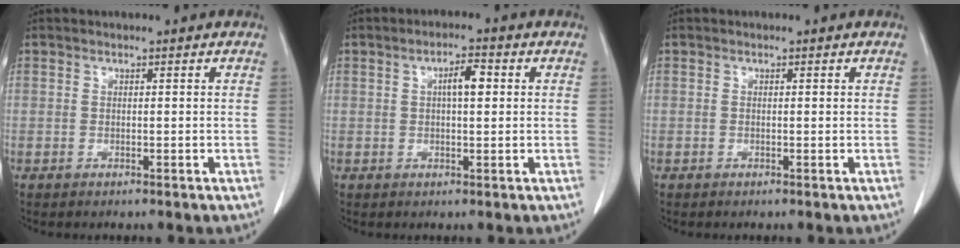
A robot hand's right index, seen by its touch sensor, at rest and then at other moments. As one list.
[{"total": 3.7, "force": [0.8, 0.9, 3.5], "torque": [-0.060, 0.008, 0.012]}, {"total": 0.0}]